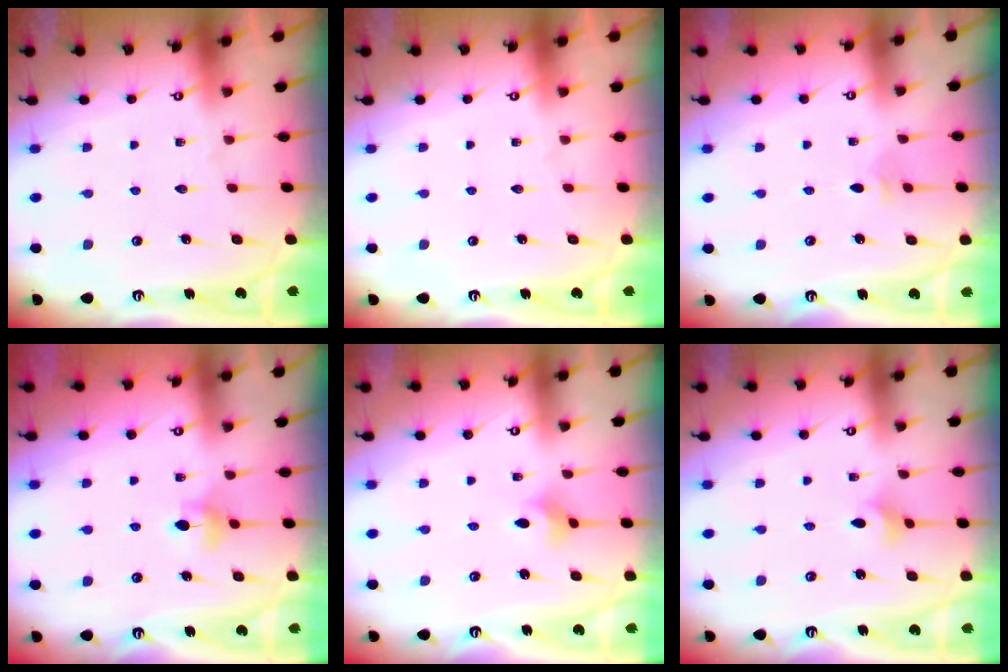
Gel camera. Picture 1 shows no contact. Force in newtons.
{"total": 0.0}
{"total": 2.6, "press": 2.5, "slide": 0.5}
{"total": 5.7, "press": 5.6, "slide": 1.0}
{"total": 2.3, "press": 2.3, "slide": 0.5}
{"total": 2.9, "press": 2.8, "slide": 0.6}